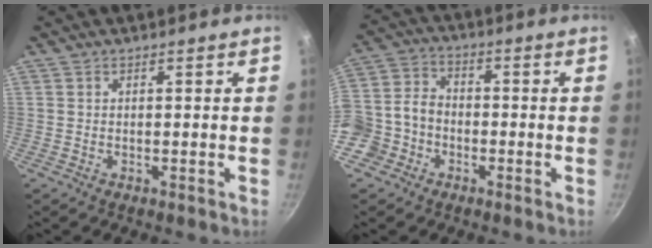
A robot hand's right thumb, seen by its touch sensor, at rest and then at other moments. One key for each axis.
{"total": 10.8, "fx": -4.7, "fy": 8.7, "fz": 4.5, "tx": -0.066, "ty": 0.049, "tz": -0.100}